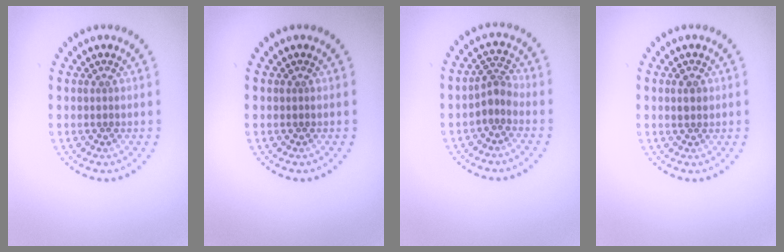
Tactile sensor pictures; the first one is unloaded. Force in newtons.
{"total": 0.0}
{"total": 2.0, "press": 1.6, "slide": 1.3}
{"total": 1.2, "press": 1.2, "slide": 0.4}